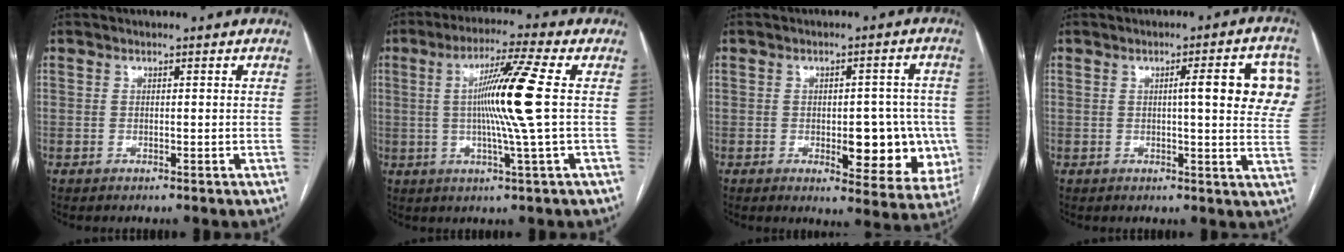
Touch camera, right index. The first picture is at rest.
{"total": 11.0, "force": [0.7, -2.1, 10.7], "torque": [-0.196, -0.003, 0.011]}
{"total": 11.3, "force": [-1.9, 4.6, 10.1], "torque": [-0.108, 0.006, -0.012]}
{"total": 11.2, "force": [2.6, 1.2, 10.9], "torque": [-0.122, 0.011, 0.023]}